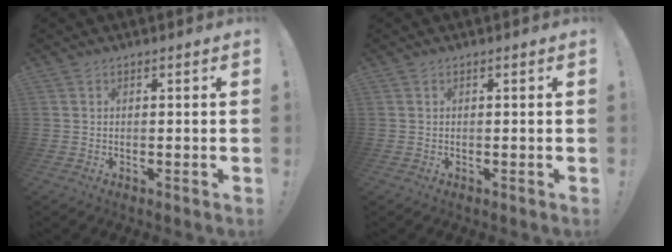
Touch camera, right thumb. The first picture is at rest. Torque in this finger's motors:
{"motor_torque": [-0.01, 0.00, 0.07, -0.10, 0.02]}